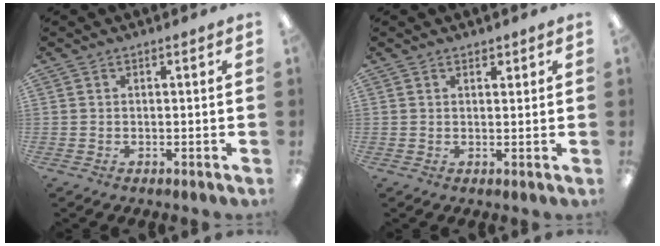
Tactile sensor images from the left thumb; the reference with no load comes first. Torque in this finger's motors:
{"motor_torque": [0.05, -0.30, -0.41, 0.00, -0.03]}